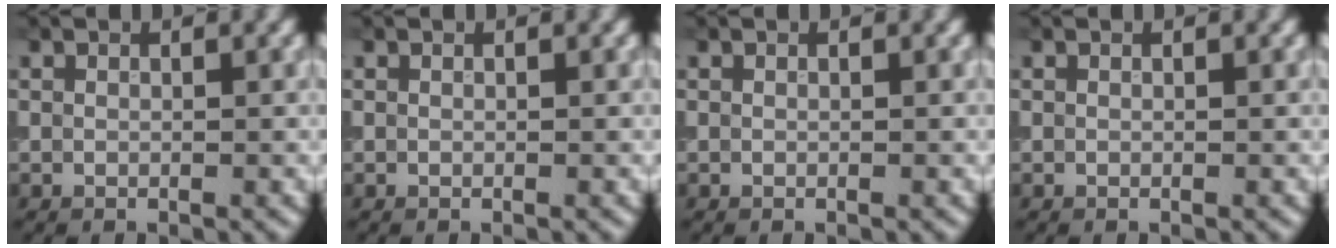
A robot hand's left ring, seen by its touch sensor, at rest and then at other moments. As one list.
[{"total": 0.0}, {"total": 0.0}, {"total": 0.0}]